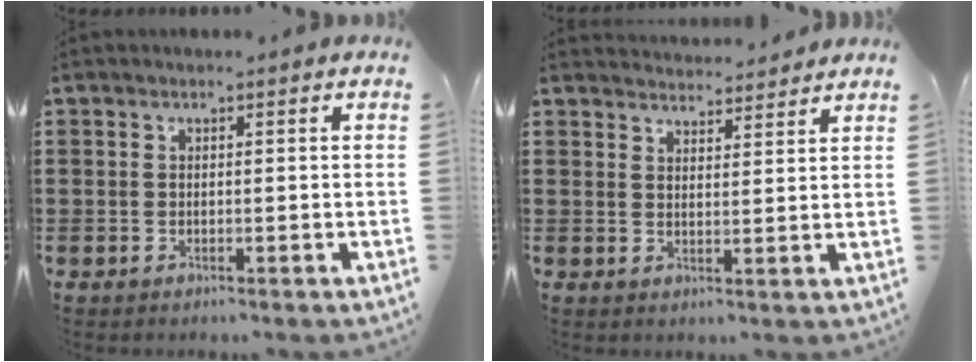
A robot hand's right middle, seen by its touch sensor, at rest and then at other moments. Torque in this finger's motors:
{"motor_torque": [0.00, 0.00, 0.00, -0.03]}